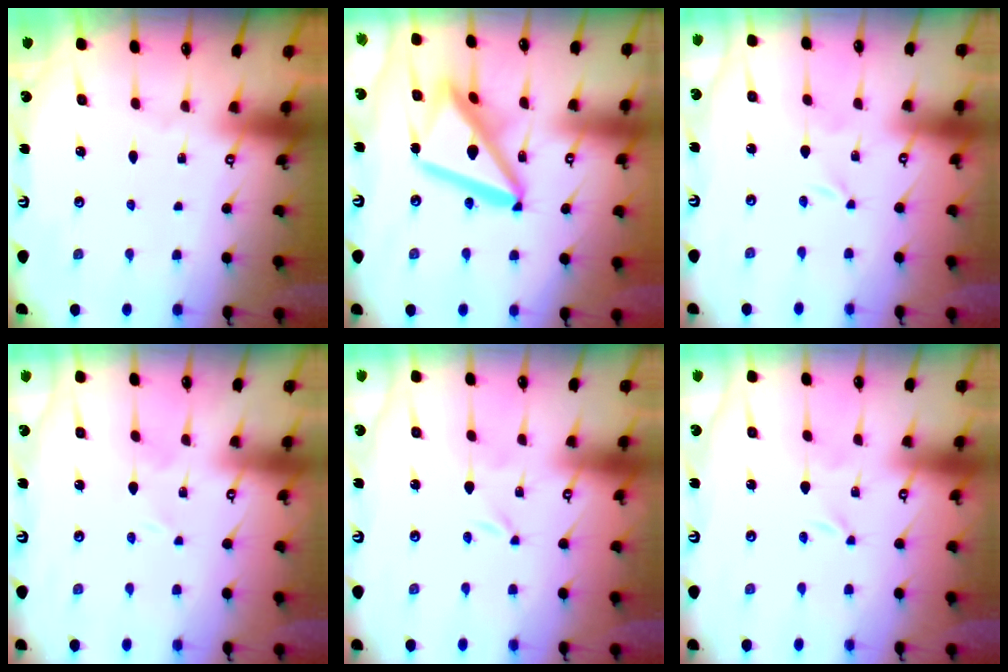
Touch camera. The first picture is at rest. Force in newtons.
{"total": 17.0, "press": 17.0, "slide": 1.7}
{"total": 0.0}
{"total": 0.0}
{"total": 0.0}
{"total": 0.0}